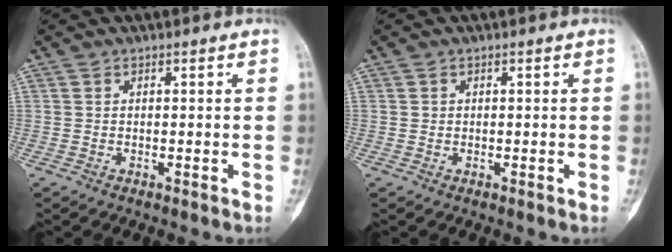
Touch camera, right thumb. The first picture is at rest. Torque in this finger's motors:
{"motor_torque": [0.30, 0.54, 0.15, -0.27, 0.09]}